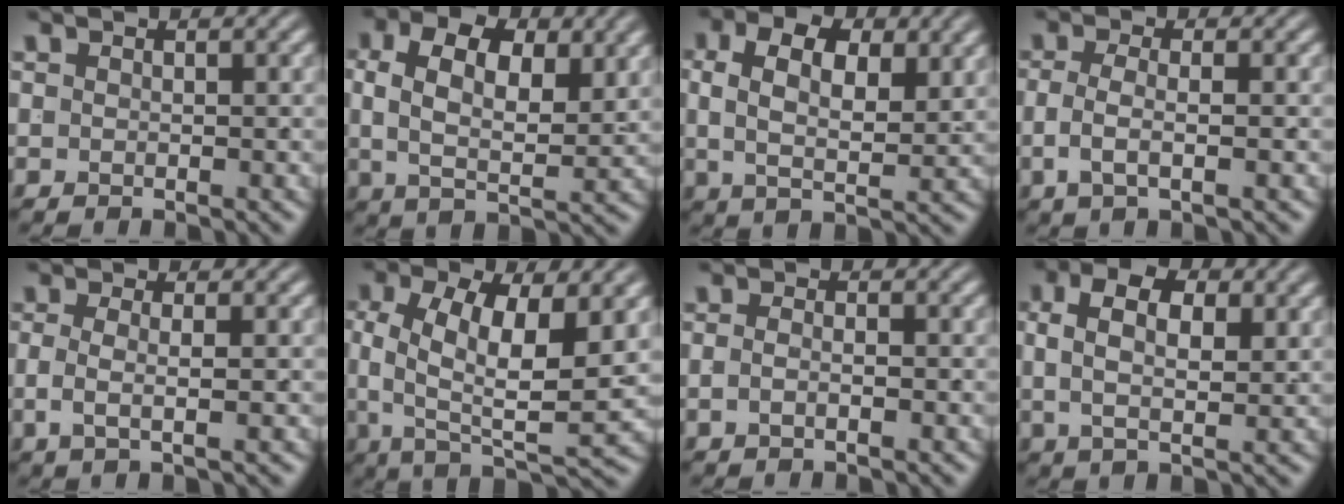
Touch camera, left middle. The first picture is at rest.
{"total": 7.8, "force": [2.3, 4.8, 5.8], "torque": [-0.087, 0.006, 0.025]}
{"total": 6.9, "force": [2.0, 4.1, 5.2], "torque": [-0.077, 0.004, 0.025]}
{"total": 2.7, "force": [-0.7, 0.4, 2.5], "torque": [-0.050, -0.011, -0.005]}
{"total": 2.3, "force": [-0.3, 0.1, 2.3], "torque": [-0.043, -0.011, 0.001]}
{"total": 8.6, "force": [0.3, 4.1, 7.6], "torque": [-0.128, -0.033, 0.020]}
{"total": 1.5, "force": [-0.7, -0.1, 1.3], "torque": [-0.022, -0.004, -0.010]}
{"total": 6.3, "force": [2.1, 3.4, 4.9], "torque": [-0.072, 0.008, 0.027]}